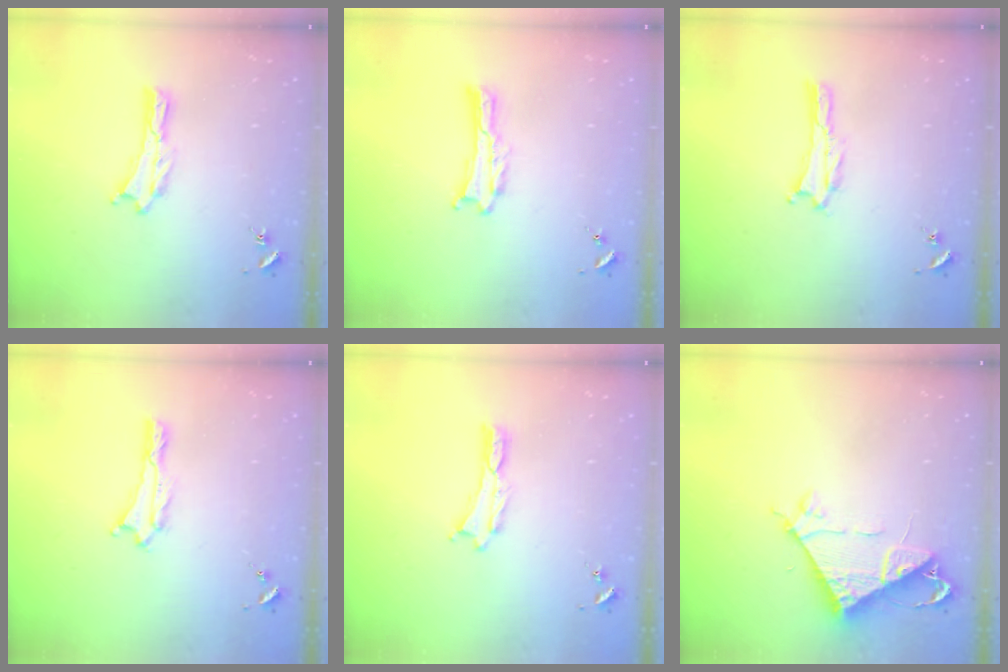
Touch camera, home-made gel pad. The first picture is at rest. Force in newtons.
{"total": 0.0}
{"total": 0.0}
{"total": 0.0}
{"total": 0.0}
{"total": 7.3, "press": 7.2, "slide": 0.7}